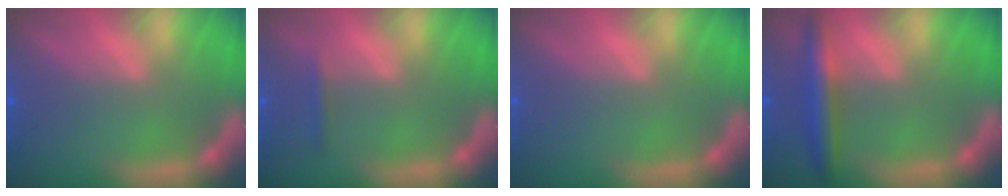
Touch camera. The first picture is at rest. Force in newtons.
{"total": 0.9}
{"total": 0.0}
{"total": 4.0}